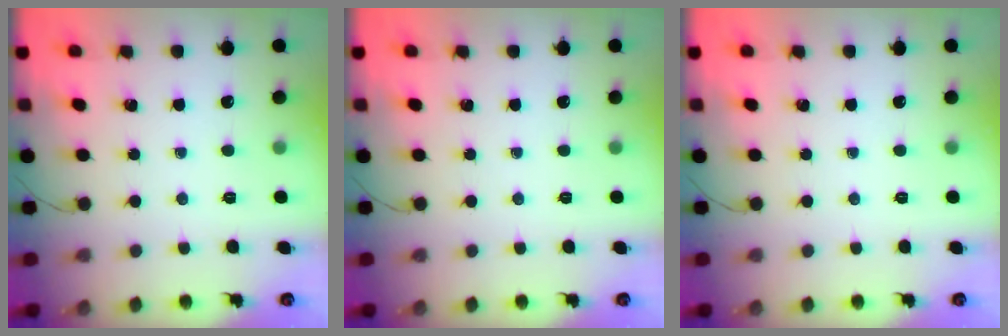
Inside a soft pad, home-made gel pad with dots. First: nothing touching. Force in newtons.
{"total": 0.0}
{"total": 0.0}